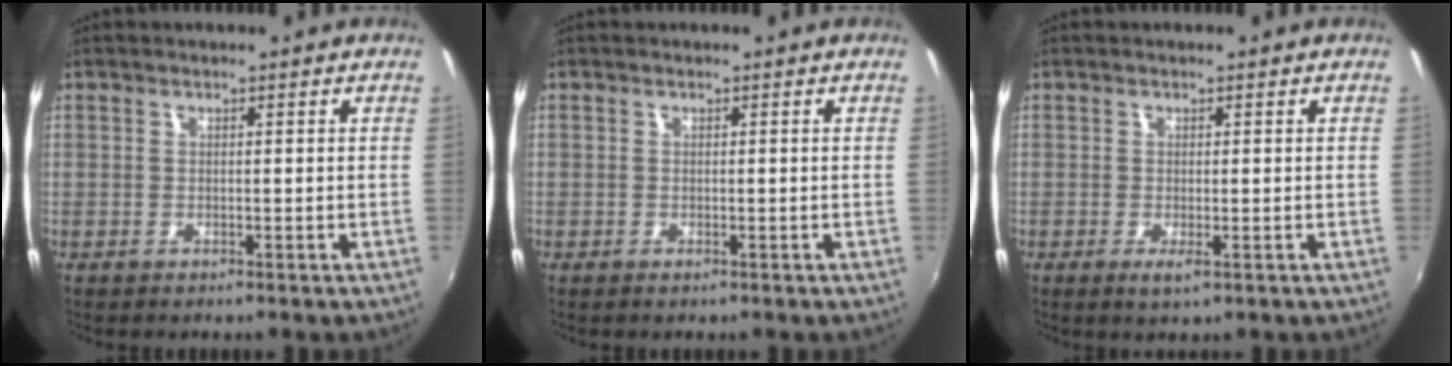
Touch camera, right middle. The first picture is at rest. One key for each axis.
{"total": 0.0}
{"total": 1.9, "fx": -0.6, "fy": 0.3, "fz": 1.8, "tx": -0.033, "ty": -0.007, "tz": -0.007}